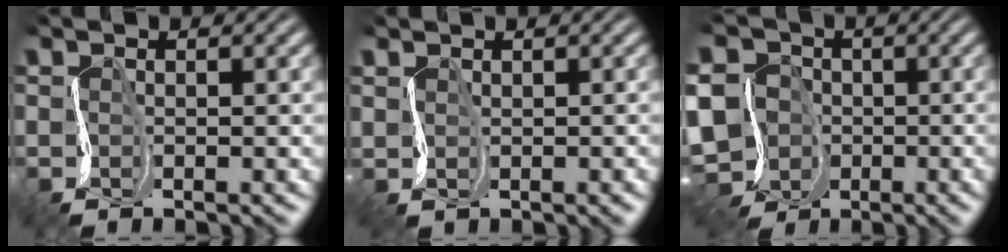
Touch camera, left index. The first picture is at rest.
{"total": 0.8, "force": [0.4, 0.7, 0.2], "torque": [0.004, 0.002, 0.020]}
{"total": 10.9, "force": [-4.2, 9.5, 3.4], "torque": [-0.080, -0.027, -0.102]}